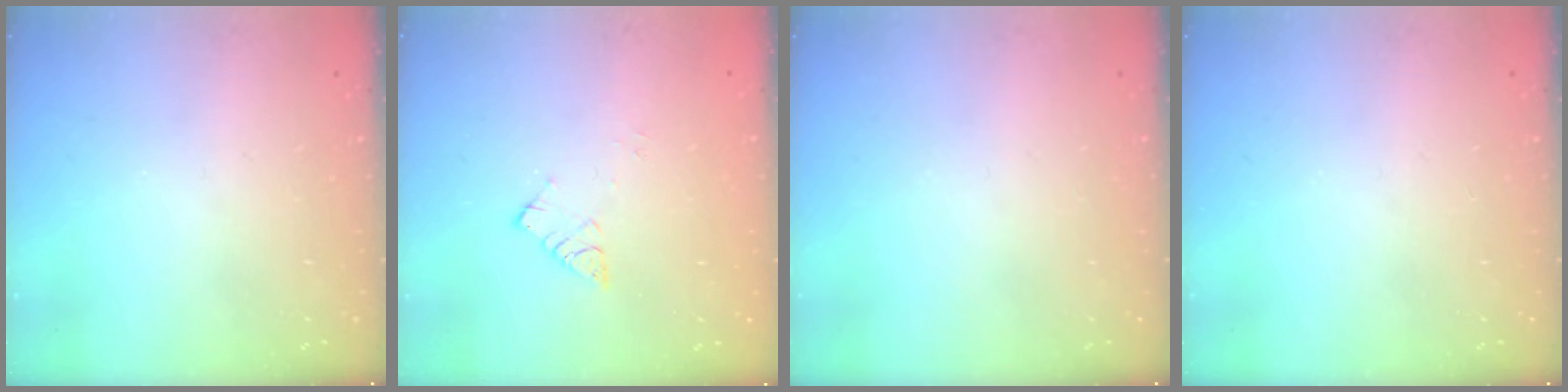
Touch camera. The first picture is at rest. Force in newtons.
{"total": 5.6, "press": 5.6, "slide": 0.2}
{"total": 0.0}
{"total": 0.0}